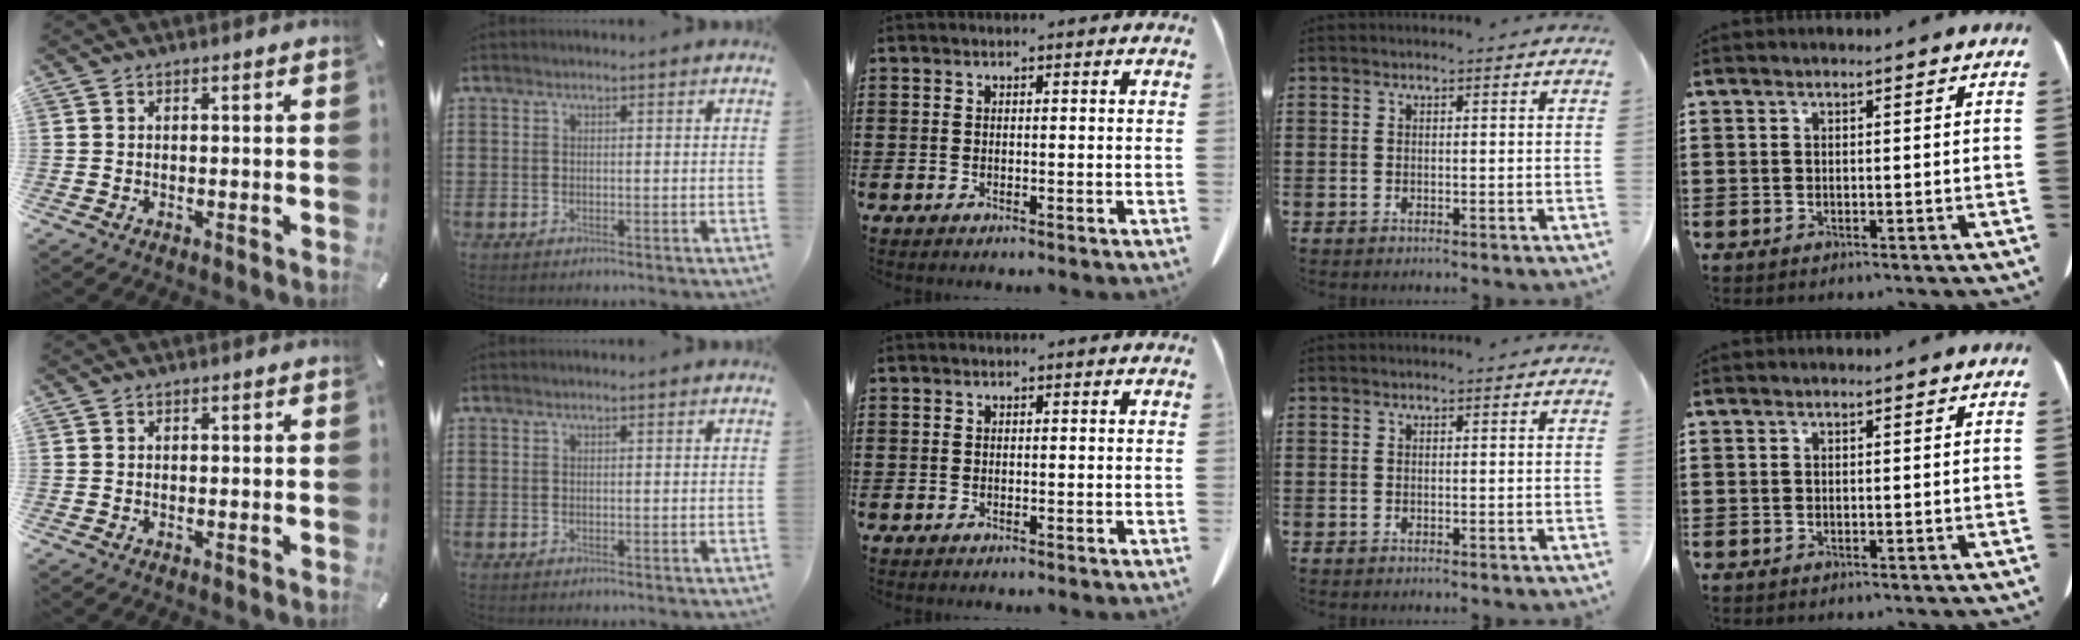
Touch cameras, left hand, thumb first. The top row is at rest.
{}